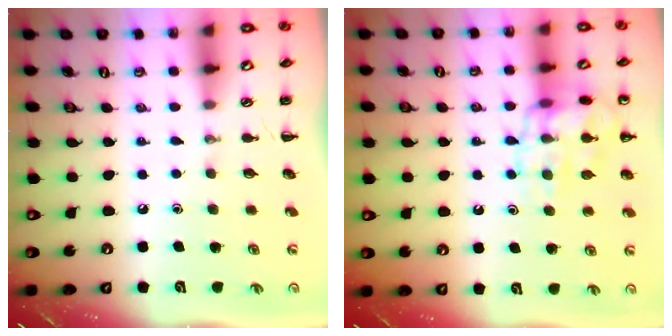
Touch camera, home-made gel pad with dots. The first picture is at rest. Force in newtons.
{"total": 13.3, "press": 13.3, "slide": 1.1}